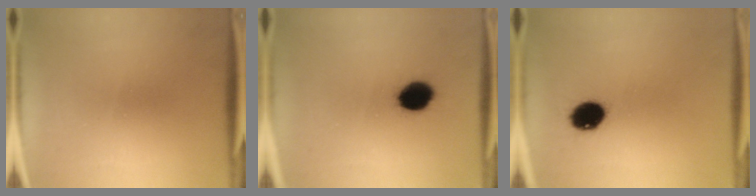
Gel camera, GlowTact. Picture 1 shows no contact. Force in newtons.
{"total": 8.8}
{"total": 7.8}